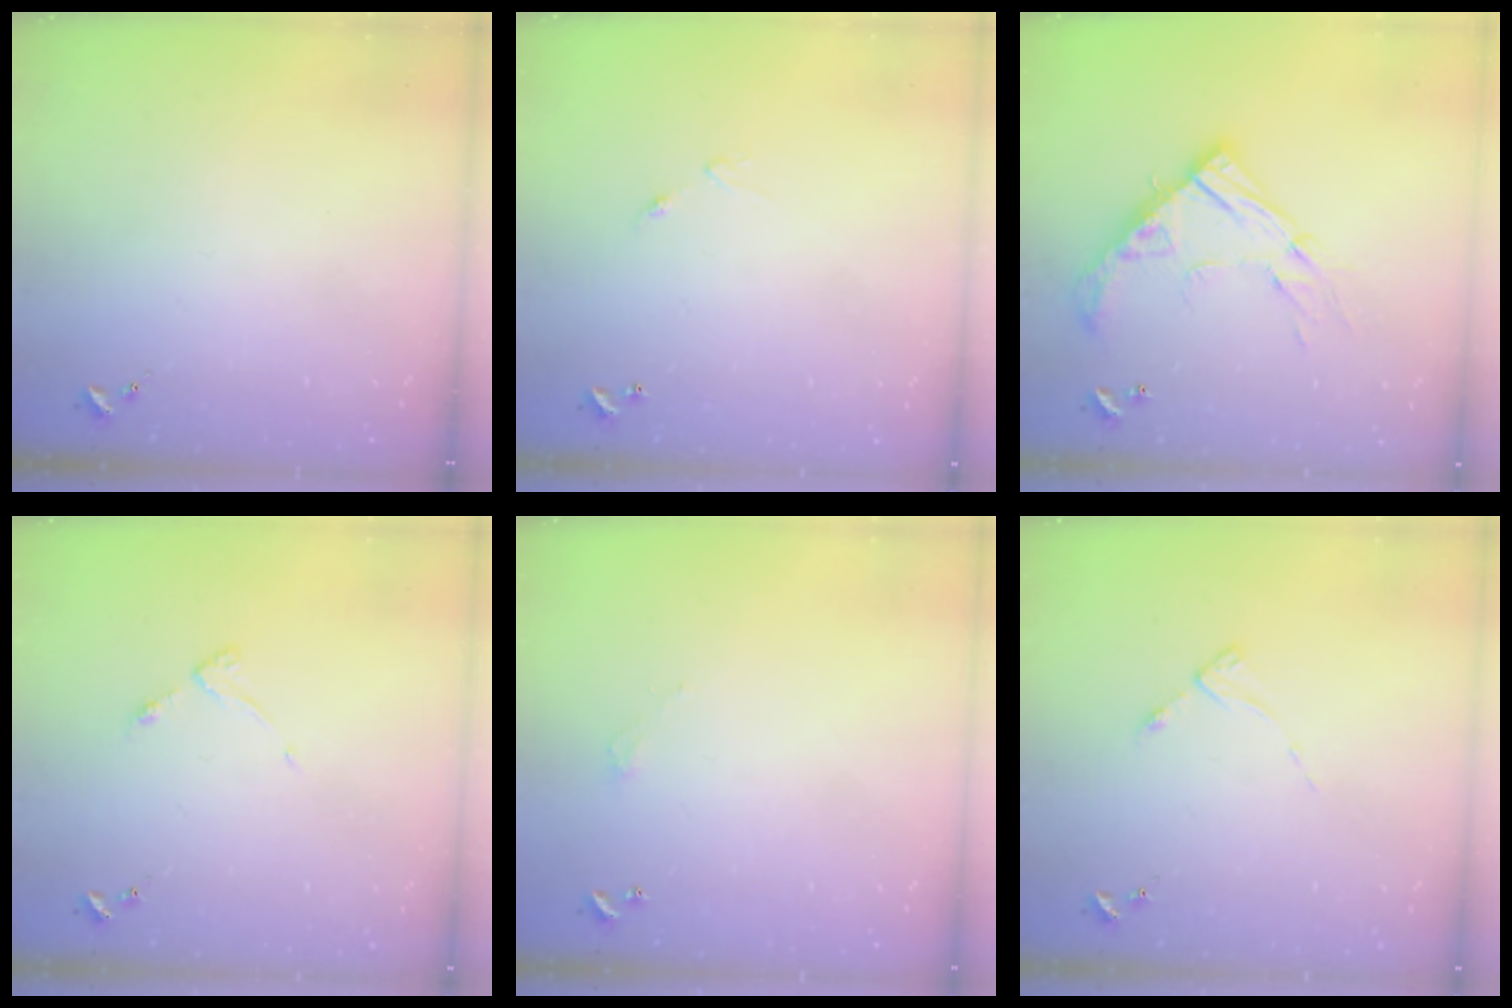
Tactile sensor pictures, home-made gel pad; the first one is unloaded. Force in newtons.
{"total": 5.0, "press": 5.0, "slide": 0.5}
{"total": 18.0, "press": 17.9, "slide": 1.6}
{"total": 4.0, "press": 3.9, "slide": 0.5}
{"total": 2.7, "press": 2.7, "slide": 0.2}
{"total": 2.7, "press": 2.7, "slide": 0.4}